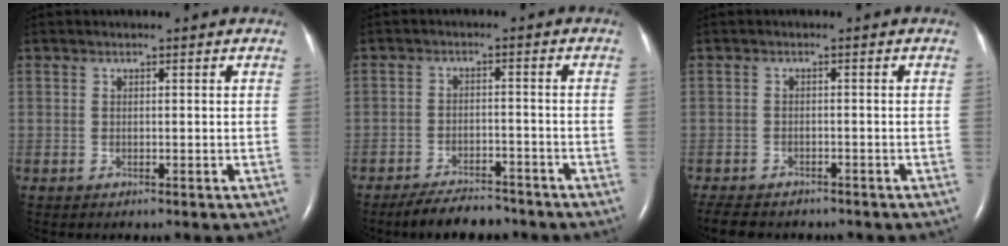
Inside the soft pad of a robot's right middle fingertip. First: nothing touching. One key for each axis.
{"total": 6.5, "fx": -5.7, "fy": 2.1, "fz": 2.4, "tx": -0.041, "ty": -0.007, "tz": -0.091}
{"total": 7.9, "fx": -6.6, "fy": 3.0, "fz": 3.1, "tx": -0.059, "ty": -0.006, "tz": -0.088}